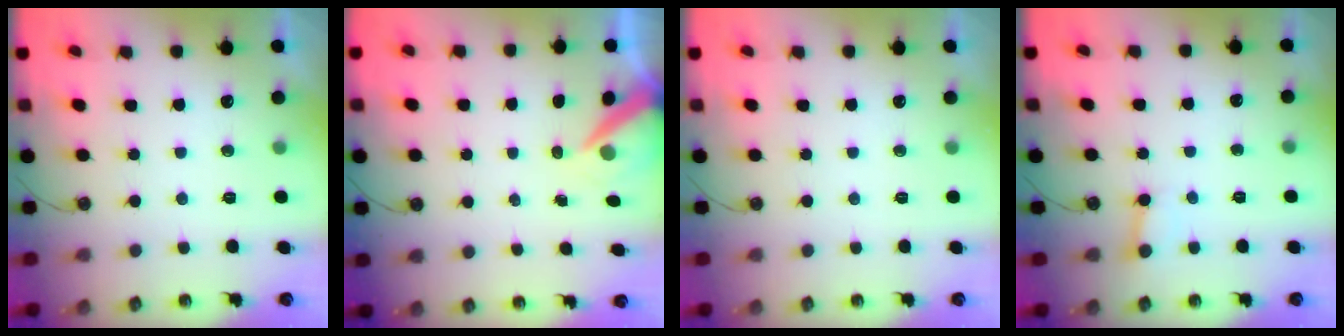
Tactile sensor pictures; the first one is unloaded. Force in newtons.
{"total": 6.7, "press": 6.6, "slide": 0.8}
{"total": 0.0}
{"total": 2.7, "press": 2.7, "slide": 0.1}